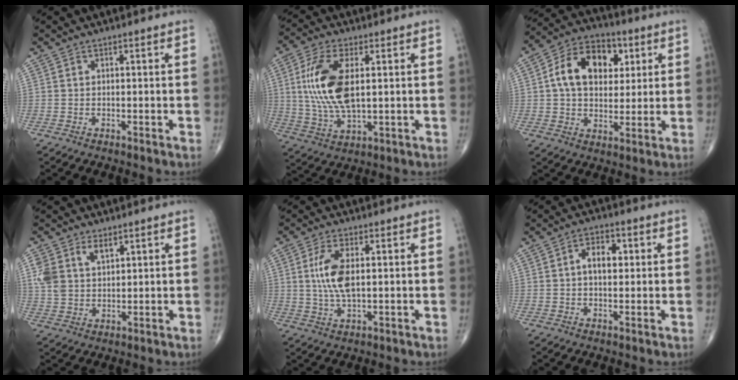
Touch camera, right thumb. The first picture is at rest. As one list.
[{"total": 13.8, "force": [2.2, 6.3, 12.1], "torque": [-0.255, -0.007, 0.047]}, {"total": 14.6, "force": [3.6, 10.0, 10.0], "torque": [-0.137, 0.007, 0.051]}, {"total": 7.3, "force": [3.4, 4.5, 4.8], "torque": [-0.090, -0.006, 0.072]}, {"total": 7.8, "force": [1.0, 3.3, 7.0], "torque": [-0.150, -0.004, 0.022]}, {"total": 4.9, "force": [0.8, 3.0, 3.8], "torque": [-0.050, 0.006, 0.007]}]